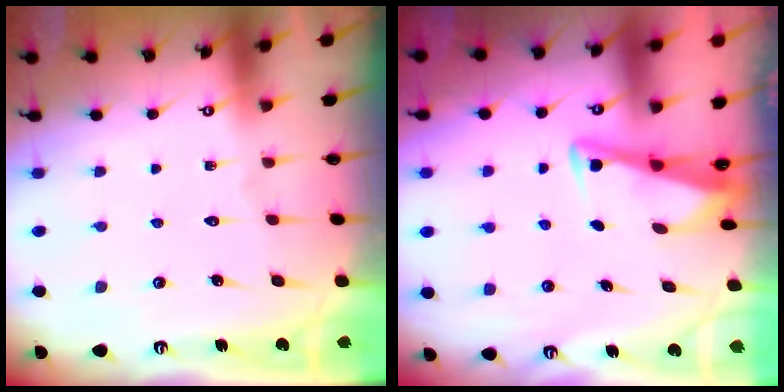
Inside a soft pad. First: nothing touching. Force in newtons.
{"total": 3.5, "press": 3.5, "slide": 0.3}